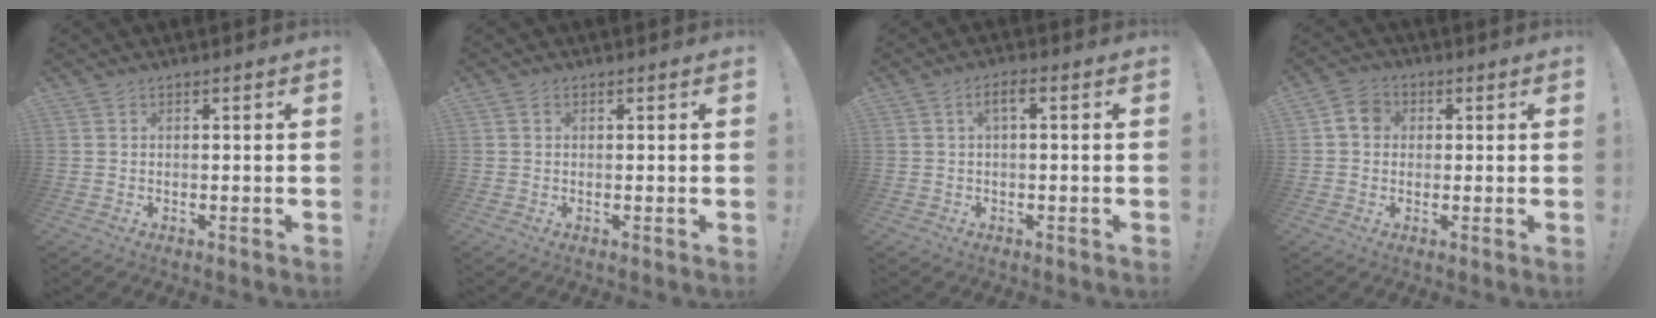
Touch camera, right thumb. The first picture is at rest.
{"total": 0.7, "force": [0.1, 0.7, 0.2], "torque": [0.001, 0.001, 0.001]}
{"total": 4.1, "force": [0.6, 0.8, 4.0], "torque": [-0.076, 0.007, 0.007]}
{"total": 5.6, "force": [0.9, 4.7, 2.9], "torque": [-0.047, 0.011, 0.019]}